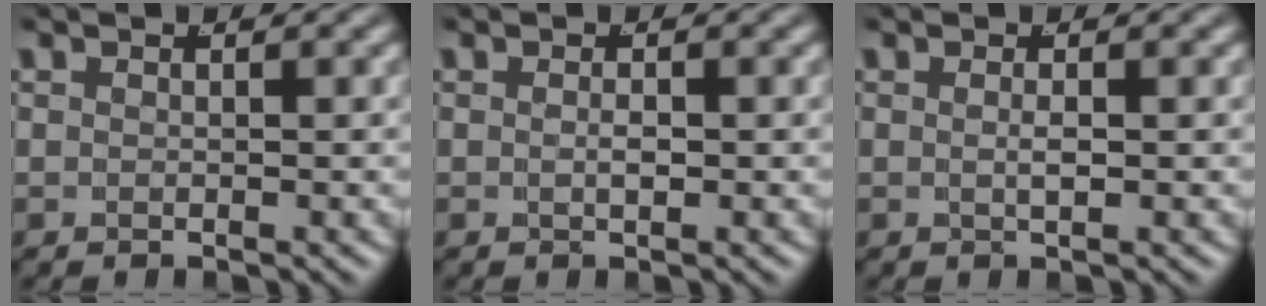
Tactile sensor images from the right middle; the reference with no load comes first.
{"total": 0.7, "force": [-0.2, 0.0, 0.6], "torque": [-0.016, -0.009, 0.002]}
{"total": 0.8, "force": [-0.1, -0.3, 0.8], "torque": [-0.016, -0.008, 0.002]}